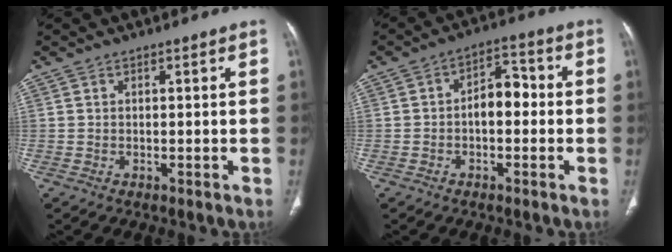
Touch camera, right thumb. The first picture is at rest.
{"total": 6.5, "force": [-0.7, 3.9, 5.1], "torque": [-0.059, 0.030, -0.022]}